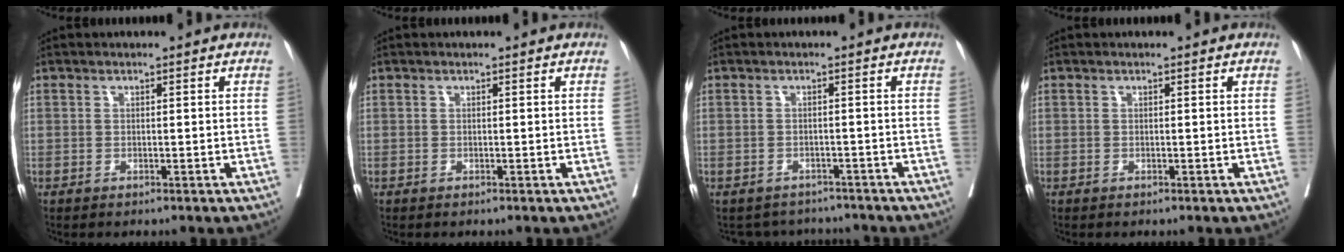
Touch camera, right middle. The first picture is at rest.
{"total": 0.0}
{"total": 5.0, "force": [-4.8, 1.5, -0.5], "torque": [0.014, 0.014, -0.059]}
{"total": 0.0}